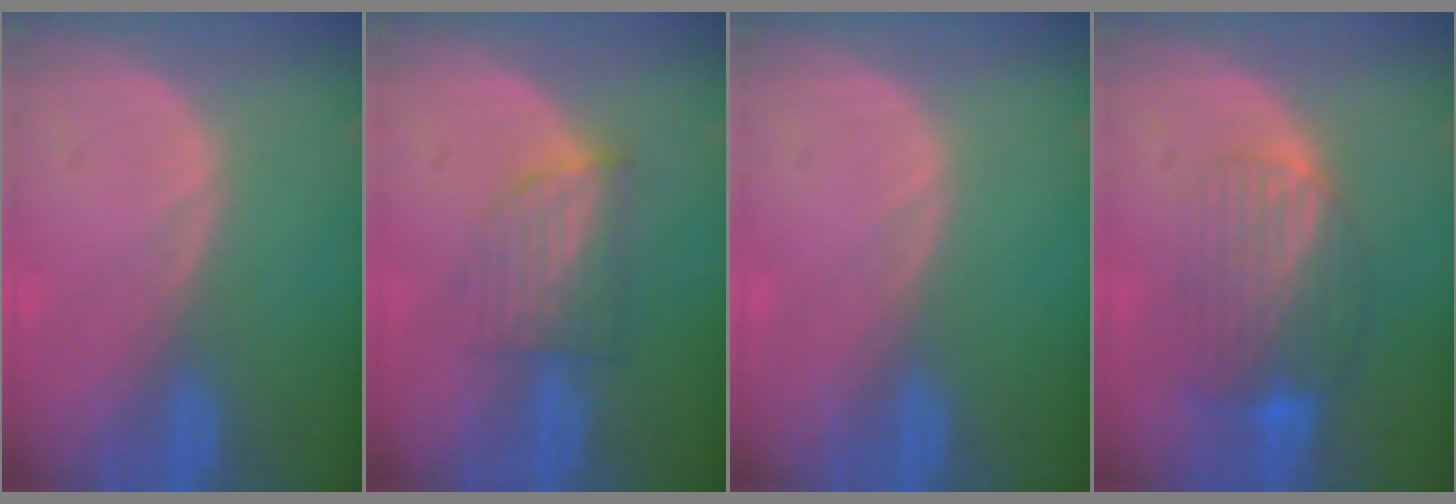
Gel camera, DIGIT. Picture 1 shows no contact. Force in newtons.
{"total": 6.2, "press": 5.5, "slide": 2.9}
{"total": 0.0}
{"total": 8.3, "press": 7.2, "slide": 4.3}